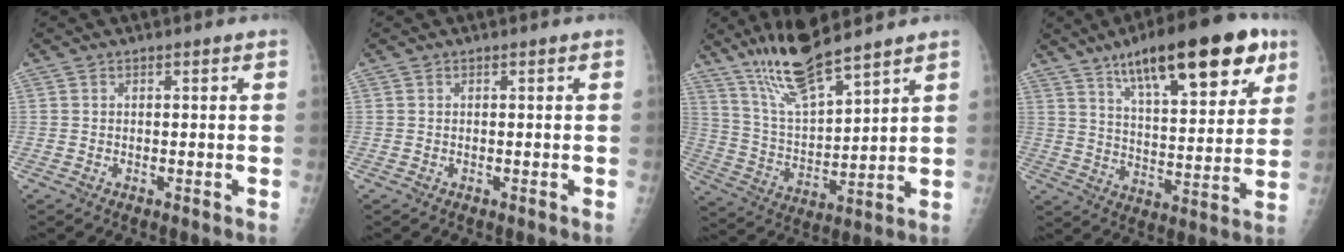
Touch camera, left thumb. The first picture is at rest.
{"total": 0.0}
{"total": 13.6, "force": [10.8, 2.4, 7.9], "torque": [-0.139, -0.059, 0.213]}
{"total": 22.8, "force": [12.8, 7.4, 17.4], "torque": [-0.230, -0.034, 0.199]}